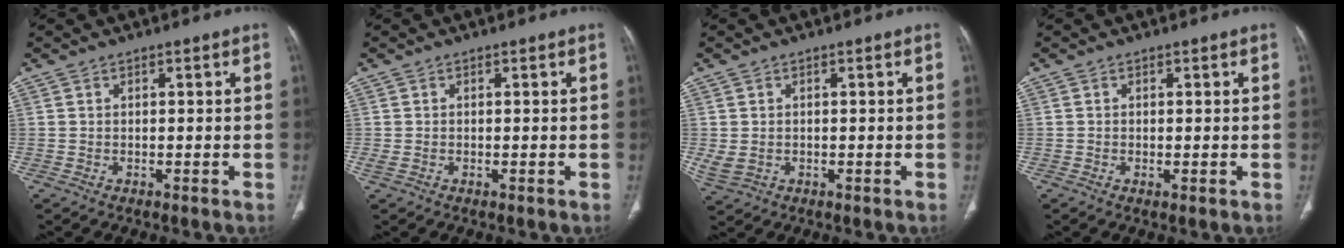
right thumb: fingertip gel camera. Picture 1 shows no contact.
{"total": 1.0, "force": [-0.2, 0.4, 0.9], "torque": [-0.030, 0.000, -0.002]}
{"total": 3.1, "force": [-0.2, 2.3, 2.0], "torque": [-0.055, 0.006, 0.009]}
{"total": 1.0, "force": [-0.2, 0.2, 0.9], "torque": [-0.022, -0.005, -0.003]}